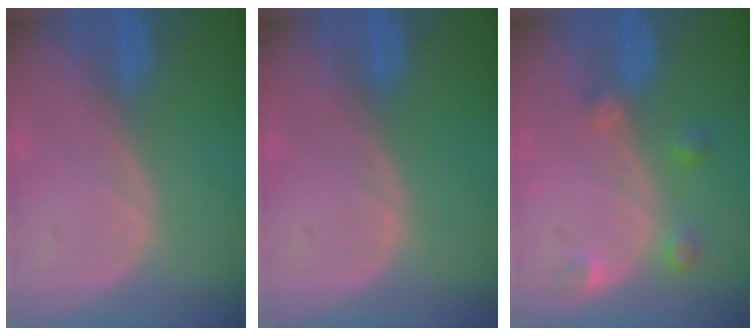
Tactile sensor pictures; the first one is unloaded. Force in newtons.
{"total": 0.0}
{"total": 3.2, "press": 2.9, "slide": 1.3}